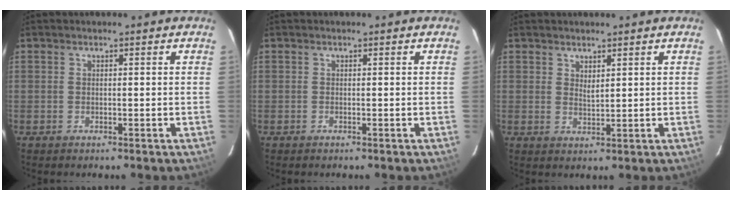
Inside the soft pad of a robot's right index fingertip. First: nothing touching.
{"total": 0.0}
{"total": 1.9, "force": [1.4, 0.6, 1.1], "torque": [-0.018, -0.002, 0.025]}